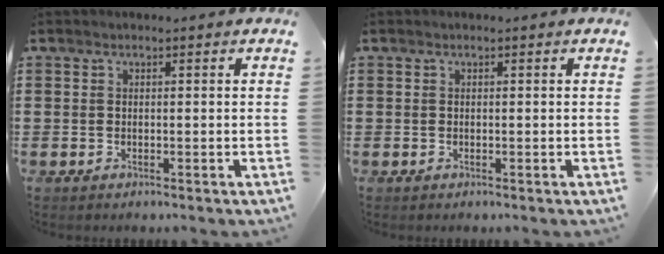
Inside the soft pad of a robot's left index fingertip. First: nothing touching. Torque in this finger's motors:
{"motor_torque": [0.00, 0.01, 0.00, 0.00]}